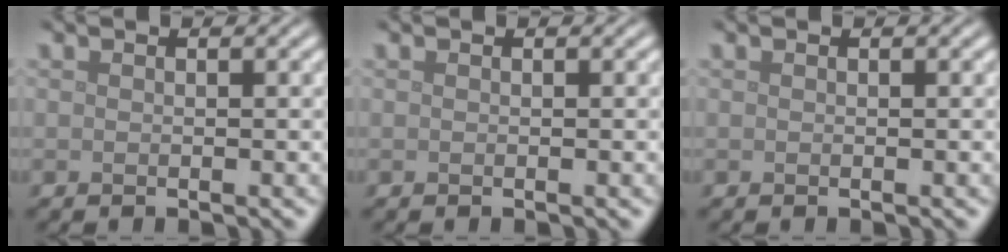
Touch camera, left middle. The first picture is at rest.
{"total": 0.0}
{"total": 0.0}